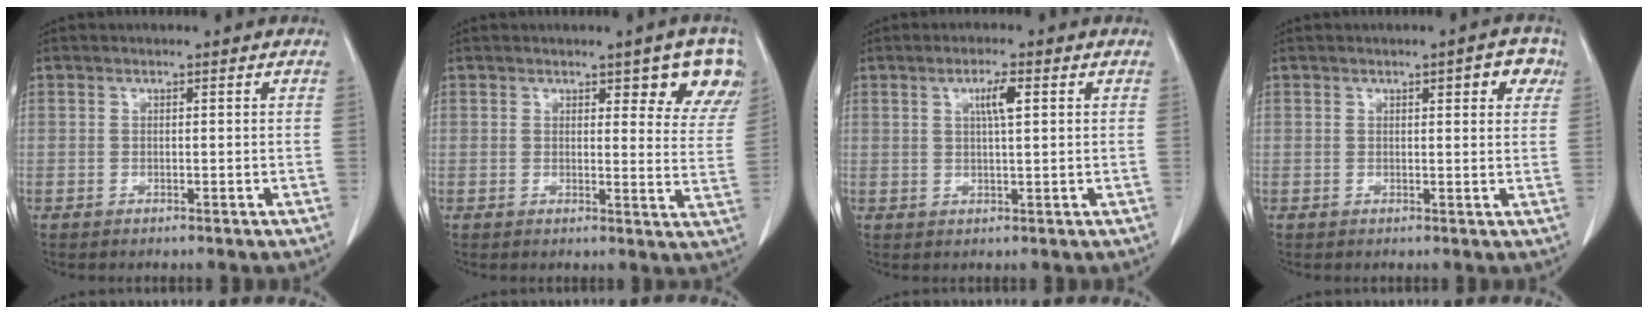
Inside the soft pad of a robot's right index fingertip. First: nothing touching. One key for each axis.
{"total": 7.6, "fx": 4.2, "fy": 2.3, "fz": 5.9, "tx": -0.056, "ty": -0.006, "tz": 0.042}
{"total": 3.4, "fx": 1.2, "fy": 0.3, "fz": 3.2, "tx": -0.056, "ty": 0.001, "tz": 0.020}
{"total": 3.8, "fx": 1.8, "fy": 1.1, "fz": 3.2, "tx": -0.037, "ty": 0.006, "tz": 0.020}